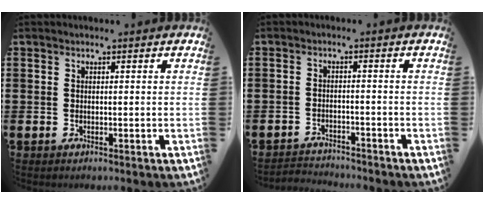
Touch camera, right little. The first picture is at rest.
{"total": 2.2, "force": [-2.2, 0.1, -0.3], "torque": [-0.003, 0.002, -0.049]}